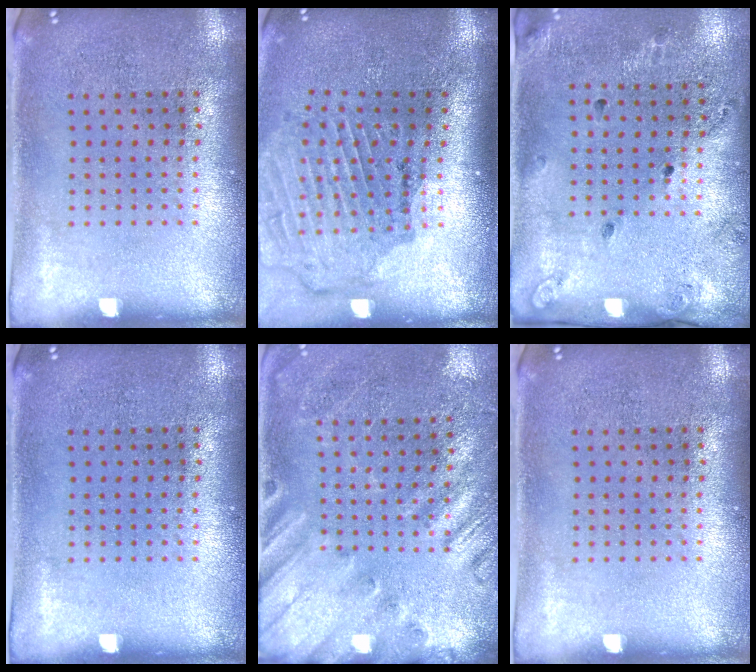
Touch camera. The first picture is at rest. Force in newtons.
{"total": 1.9, "press": 1.8, "slide": 0.3}
{"total": 1.6, "press": 1.2, "slide": 1.1}
{"total": 0.0}
{"total": 2.4, "press": 2.0, "slide": 1.4}
{"total": 0.0}